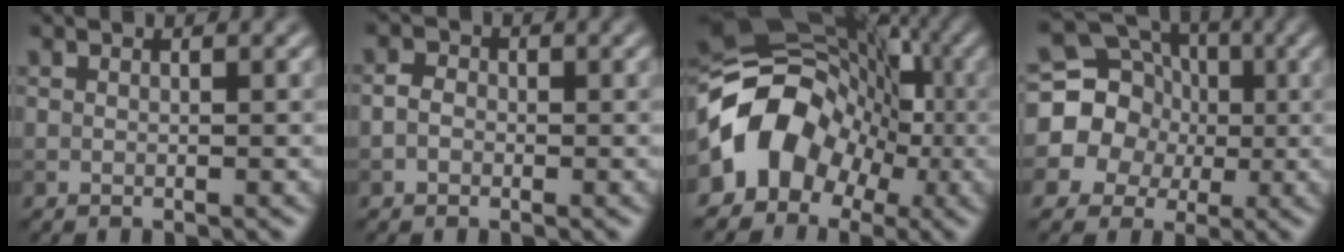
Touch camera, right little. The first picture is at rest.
{"total": 1.3, "force": [-0.3, 1.1, 0.6], "torque": [-0.011, 0.003, -0.014]}
{"total": 10.0, "force": [-2.8, 7.8, 5.5], "torque": [-0.076, 0.019, -0.068]}
{"total": 10.2, "force": [0.3, 9.7, 3.4], "torque": [-0.077, 0.042, -0.020]}